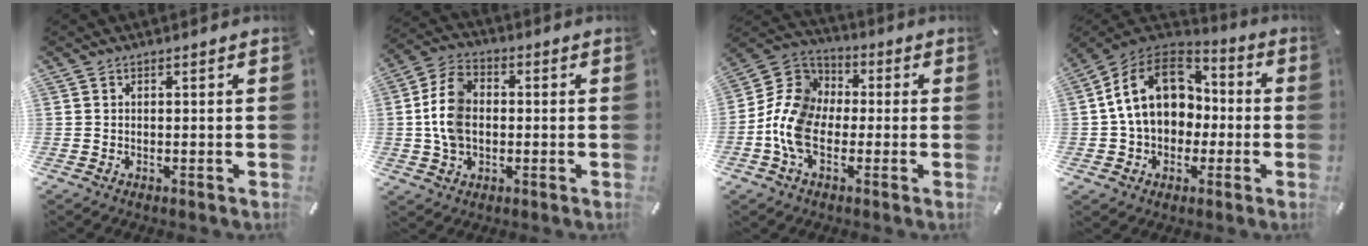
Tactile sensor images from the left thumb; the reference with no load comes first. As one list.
[{"total": 9.8, "force": [-0.3, 7.2, 6.6], "torque": [-0.152, 0.012, -0.005]}, {"total": 11.7, "force": [-3.7, 8.6, 7.0], "torque": [-0.167, 0.023, -0.072]}, {"total": 16.8, "force": [1.0, 13.5, 9.9], "torque": [-0.189, 0.018, 0.022]}]